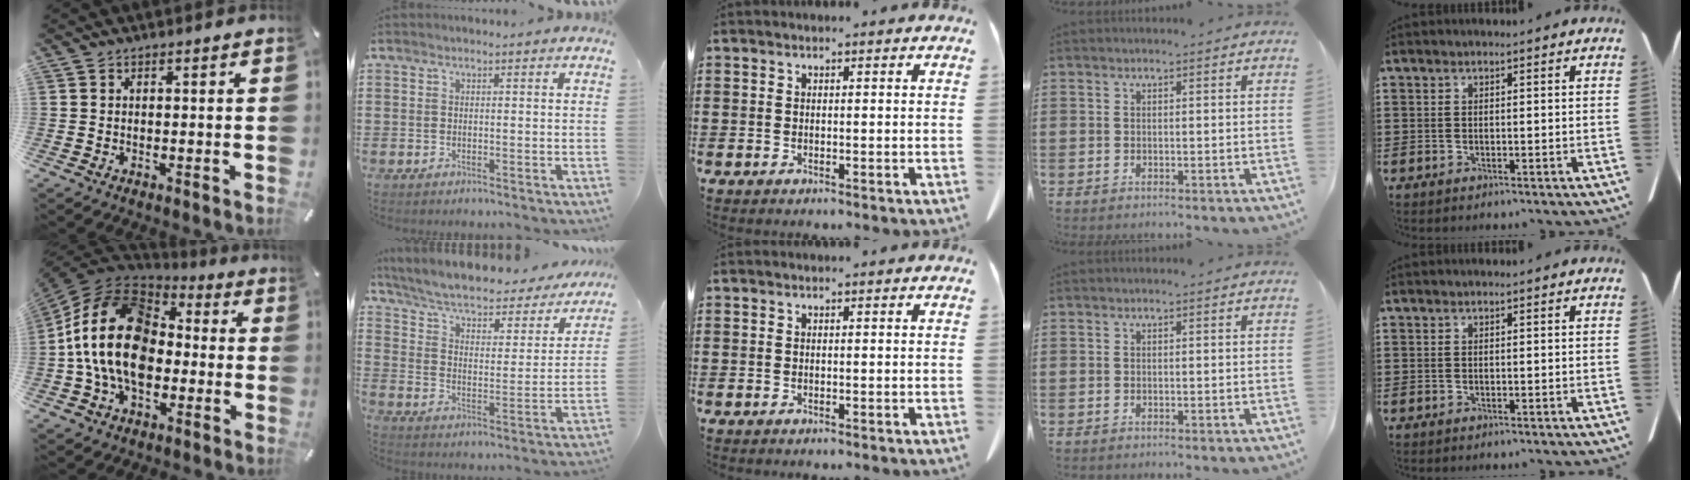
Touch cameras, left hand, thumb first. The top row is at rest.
{"thumb": {"total": 21.1, "force": [-2.1, 15.0, 14.6], "torque": [-0.295, 0.026, -0.039]}, "index": {"total": 5.0, "force": [4.1, 1.2, 2.6], "torque": [-0.071, -0.034, 0.063]}}